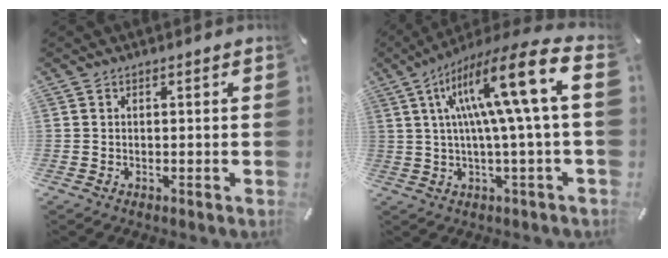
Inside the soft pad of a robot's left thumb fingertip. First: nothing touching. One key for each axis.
{"total": 19.8, "fx": 5.1, "fy": 2.5, "fz": 19.0, "tx": -0.328, "ty": -0.022, "tz": 0.064}